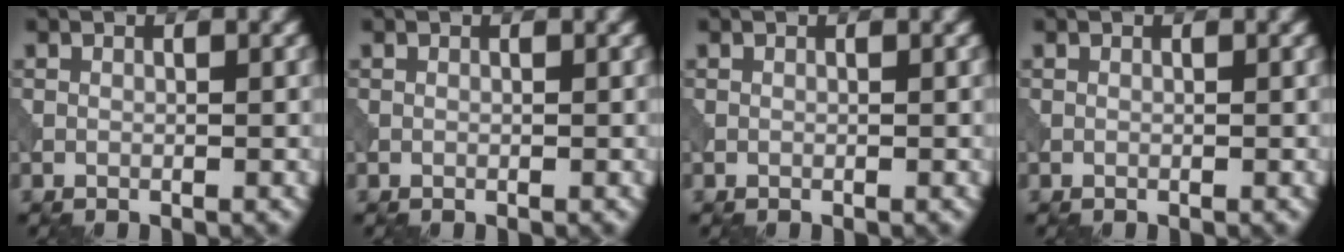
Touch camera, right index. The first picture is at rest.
{"total": 0.0}
{"total": 0.0}
{"total": 0.0}